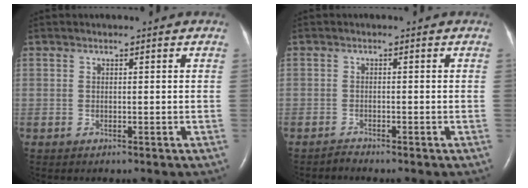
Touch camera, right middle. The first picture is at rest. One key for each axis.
{"total": 0.9, "fx": -0.8, "fy": -0.2, "fz": -0.2, "tx": -0.002, "ty": -0.008, "tz": -0.015}